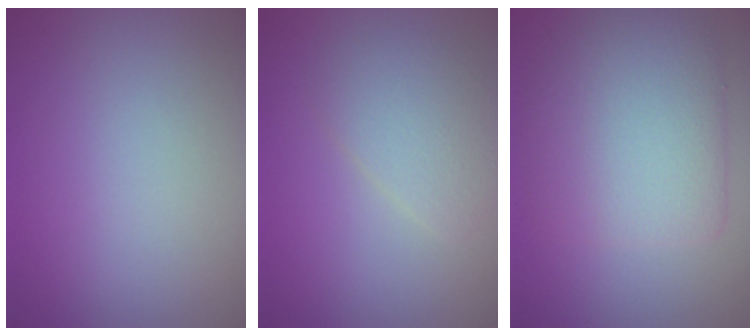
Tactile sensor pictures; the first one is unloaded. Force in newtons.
{"total": 2.8, "press": 2.8, "slide": 0.0}
{"total": 6.5, "press": 6.5, "slide": 0.2}